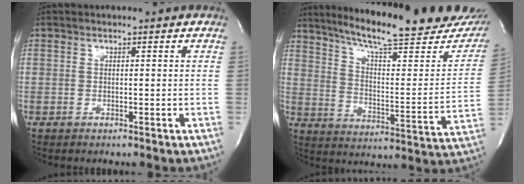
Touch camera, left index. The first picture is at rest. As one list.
[{"total": 26.3, "force": [22.3, 3.4, 13.6], "torque": [-0.207, -0.056, 0.296]}]